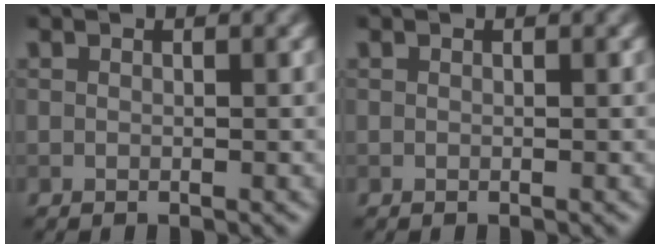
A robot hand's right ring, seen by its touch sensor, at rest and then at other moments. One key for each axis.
{"total": 0.0}